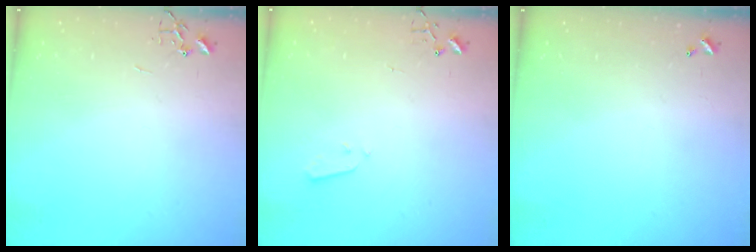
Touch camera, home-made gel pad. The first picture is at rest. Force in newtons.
{"total": 3.2, "press": 3.2, "slide": 0.1}
{"total": 0.0}